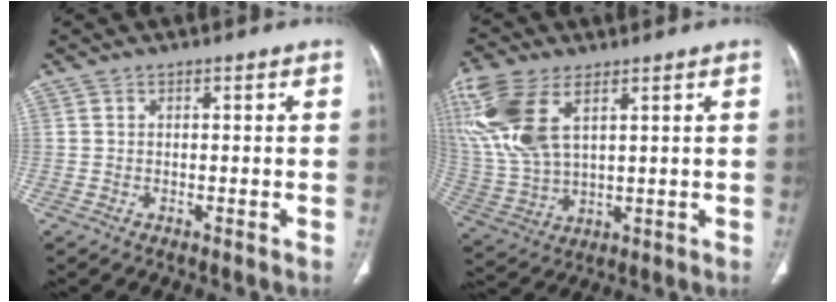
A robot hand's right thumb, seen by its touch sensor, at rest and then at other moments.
{"total": 16.9, "force": [6.9, 8.5, 12.9], "torque": [-0.308, -0.013, 0.142]}